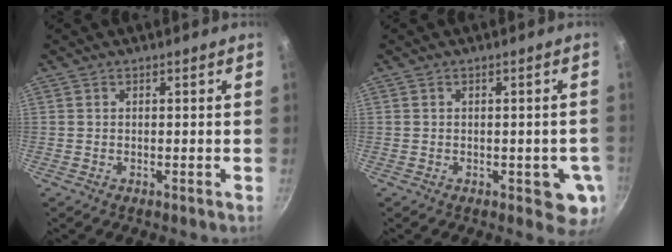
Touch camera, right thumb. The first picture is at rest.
{"total": 6.0, "force": [-1.3, 3.0, 5.0], "torque": [-0.032, -0.001, -0.014]}